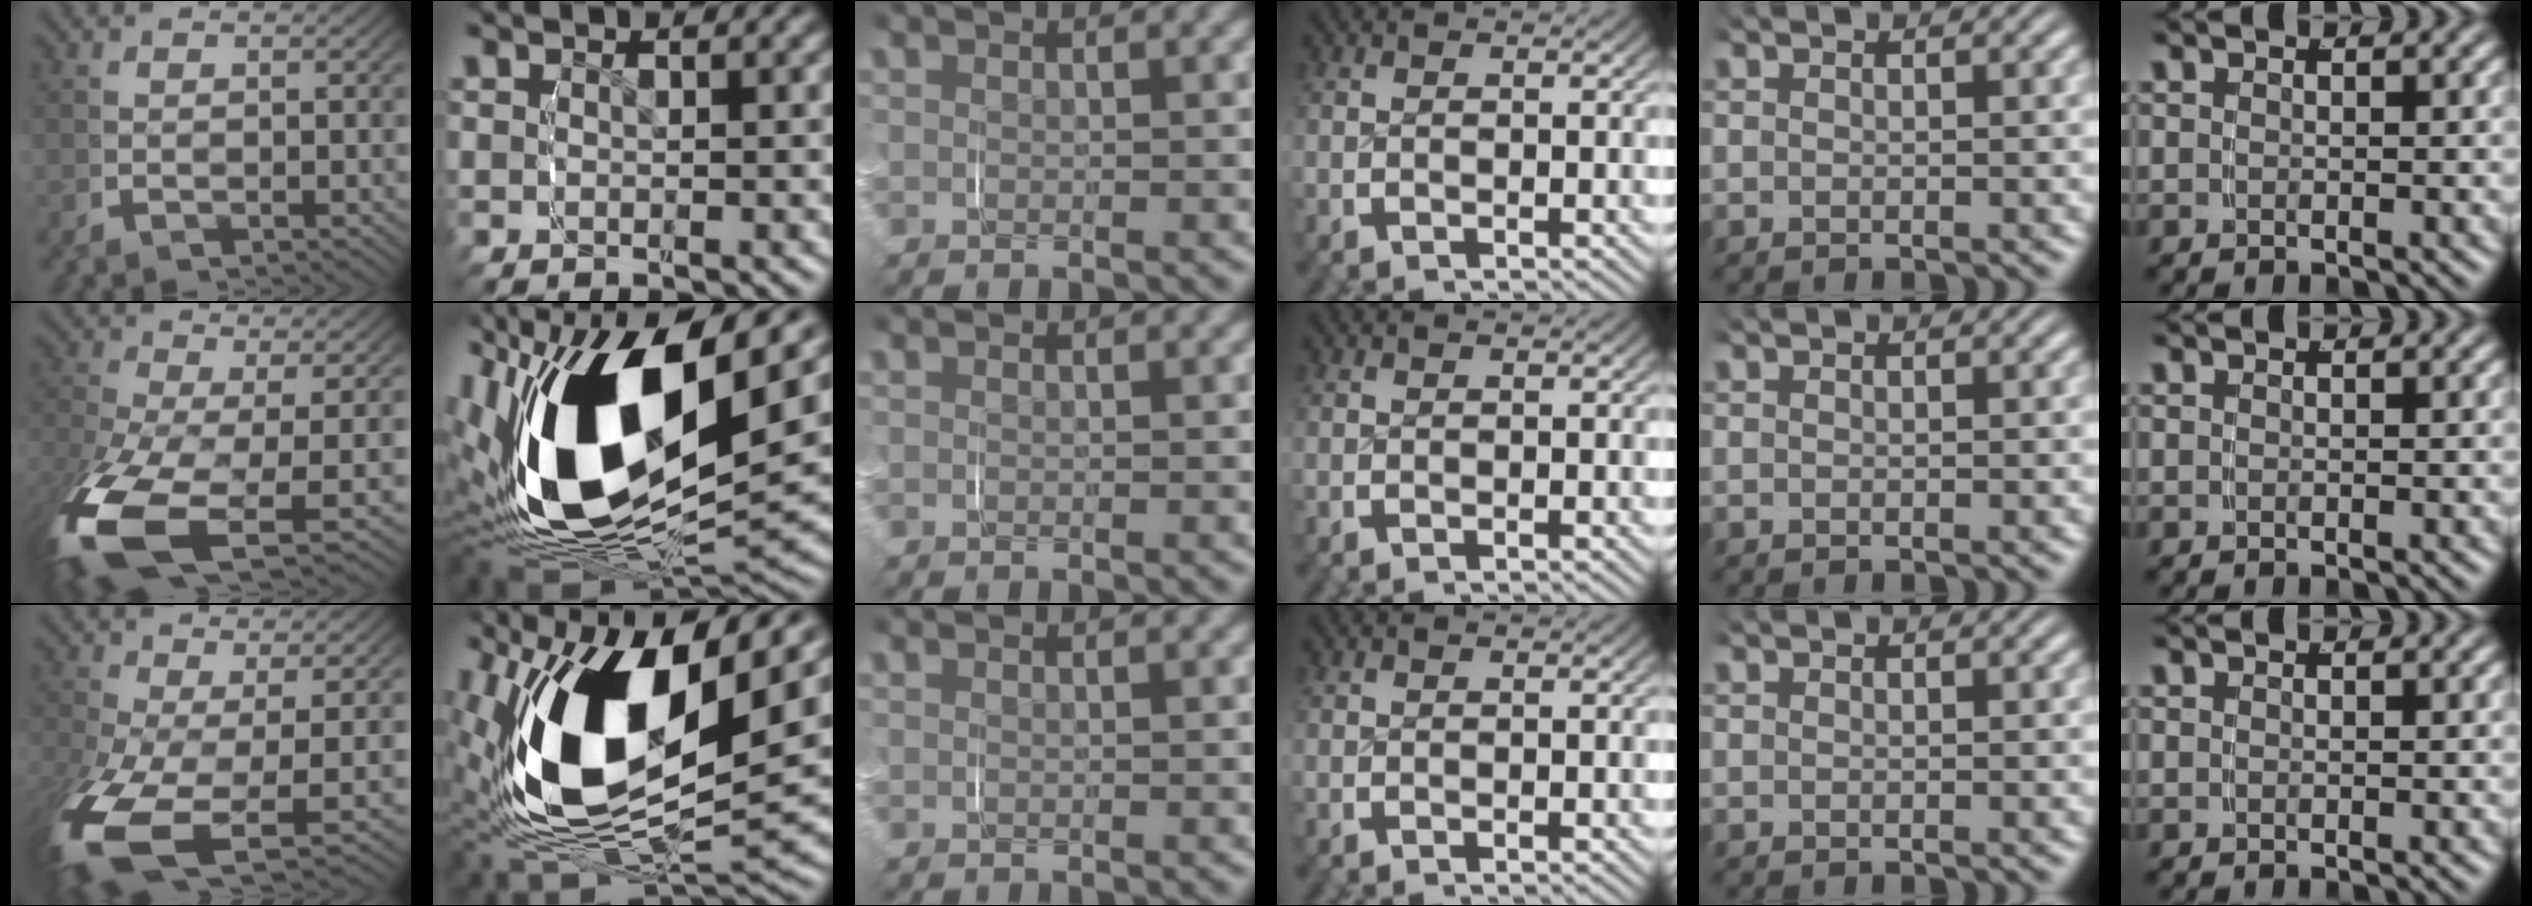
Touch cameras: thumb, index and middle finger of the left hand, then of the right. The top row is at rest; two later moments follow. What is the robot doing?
{"motion": "grasp_and_lifting", "object": "knife"}